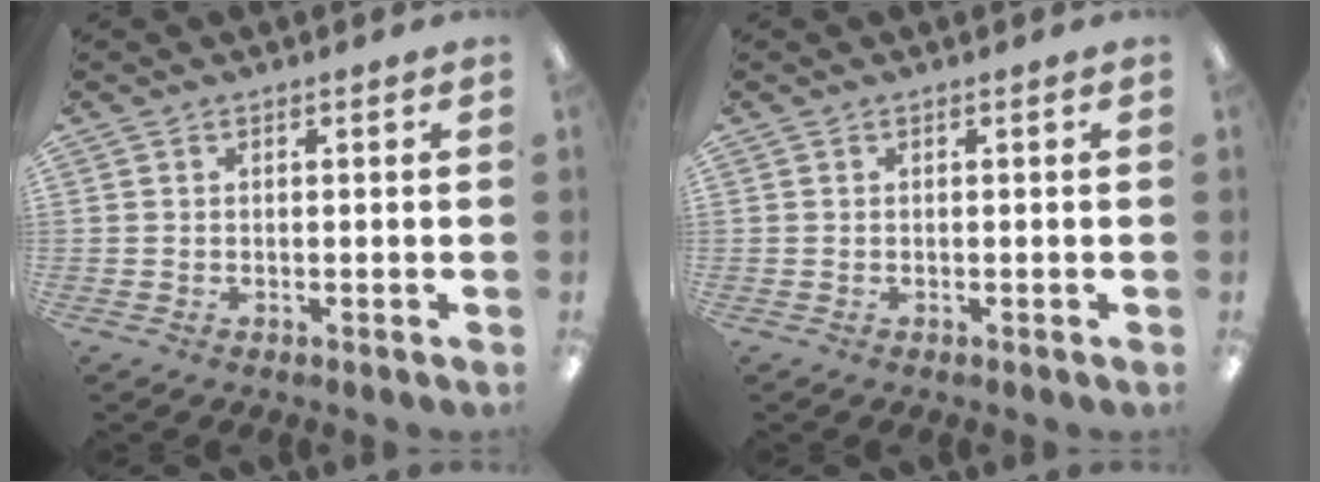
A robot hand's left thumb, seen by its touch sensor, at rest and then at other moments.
{"total": 0.0}